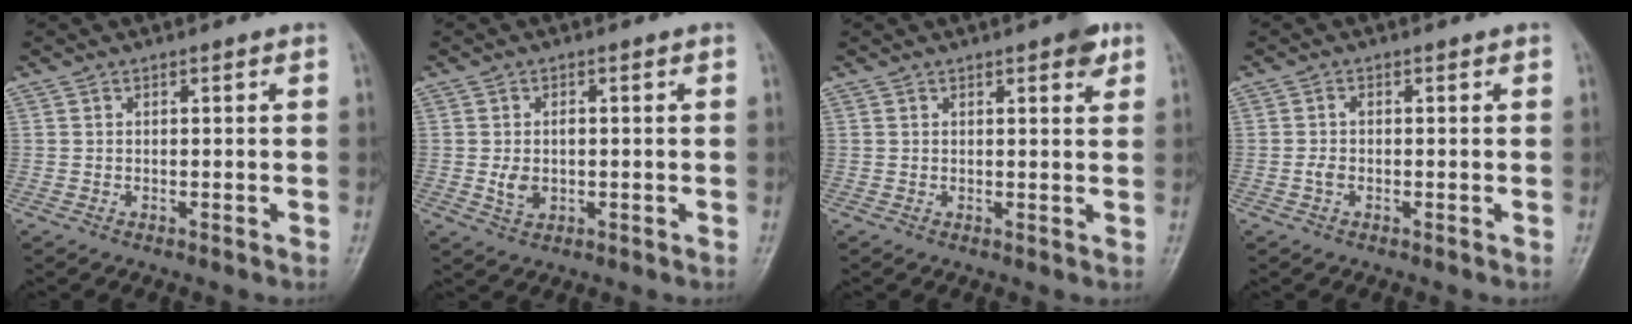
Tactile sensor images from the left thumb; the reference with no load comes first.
{"total": 3.6, "force": [-0.2, 2.5, 2.5], "torque": [-0.038, -0.002, 0.000]}
{"total": 3.5, "force": [2.0, 1.1, 2.6], "torque": [-0.026, -0.006, 0.020]}
{"total": 1.7, "force": [-0.3, 1.0, 1.3], "torque": [-0.027, 0.002, -0.009]}